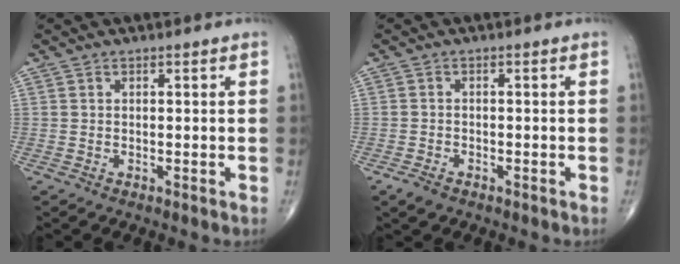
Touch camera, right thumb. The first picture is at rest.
{"total": 2.3, "force": [-1.5, 1.3, 1.1], "torque": [-0.024, 0.001, -0.024]}